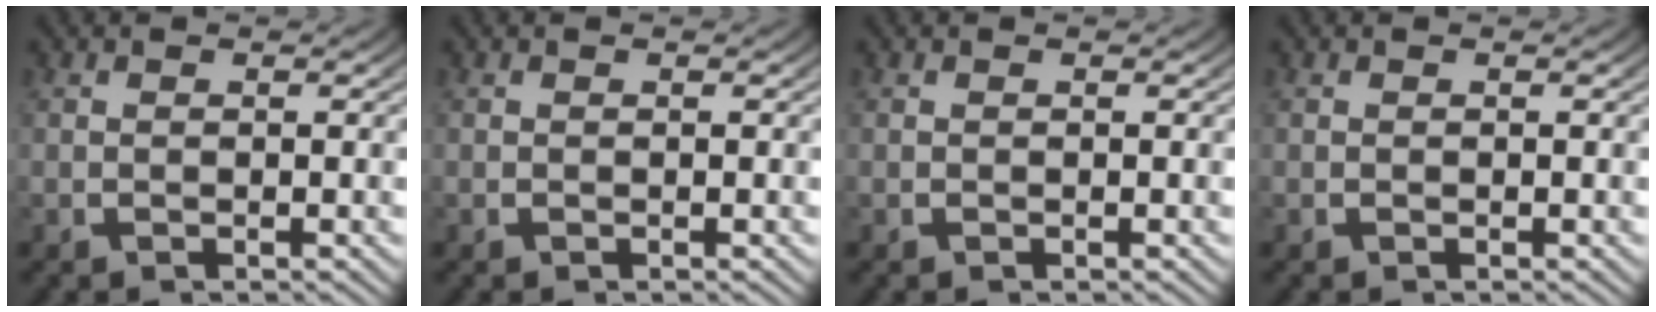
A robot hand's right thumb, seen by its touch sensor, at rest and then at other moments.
{"total": 0.0}
{"total": 0.0}
{"total": 0.0}